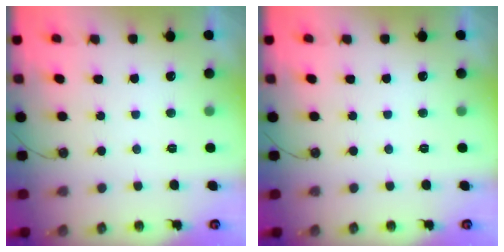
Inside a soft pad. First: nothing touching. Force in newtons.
{"total": 0.0}